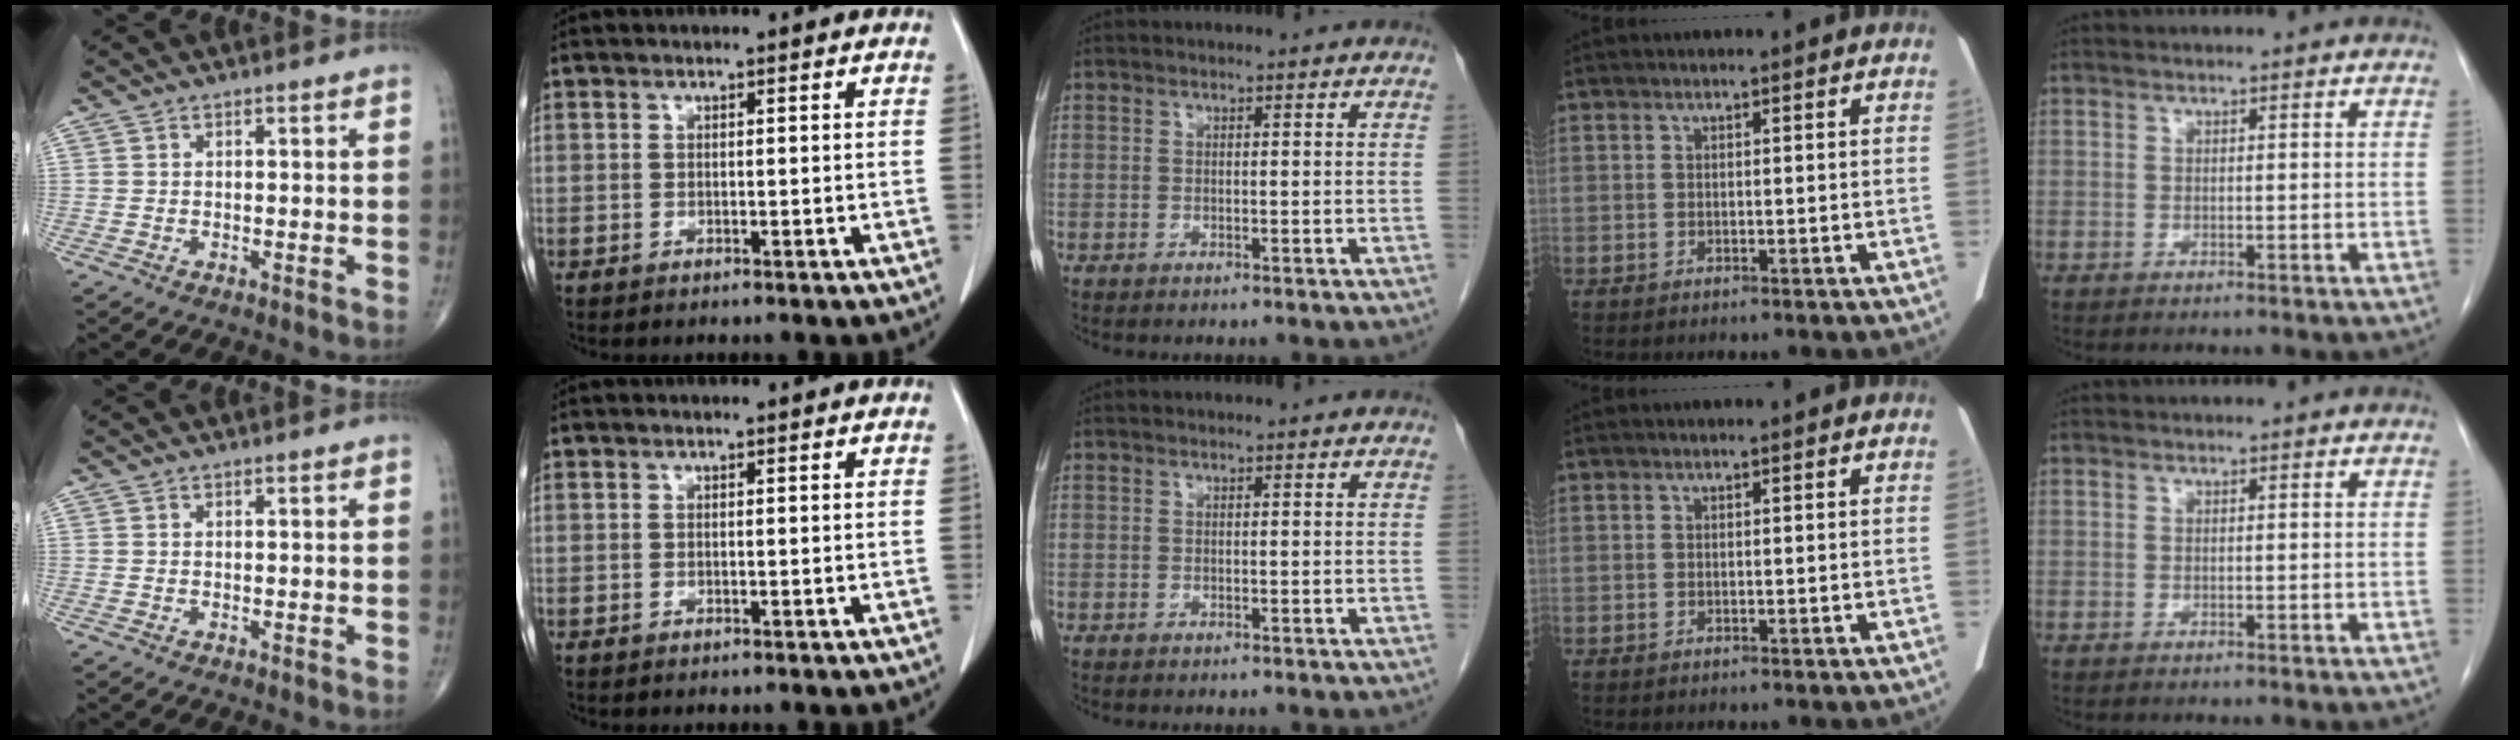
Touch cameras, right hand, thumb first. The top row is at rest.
{}